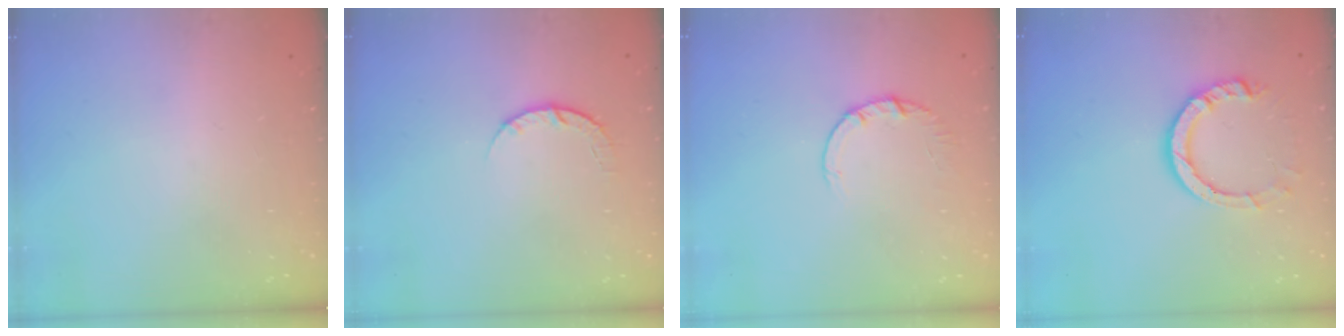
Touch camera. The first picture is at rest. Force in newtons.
{"total": 4.8, "press": 4.8, "slide": 0.6}
{"total": 2.7, "press": 2.7, "slide": 0.4}
{"total": 9.7, "press": 9.7, "slide": 1.1}